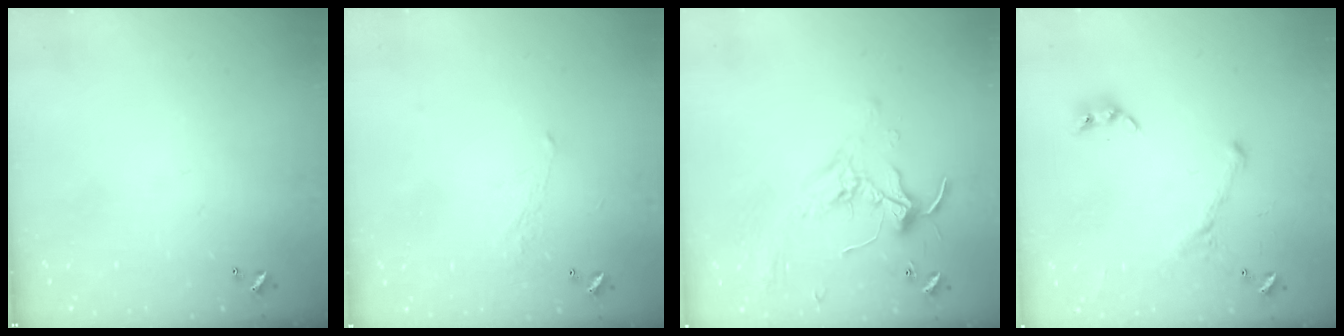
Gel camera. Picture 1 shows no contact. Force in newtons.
{"total": 1.7, "press": 1.6, "slide": 0.6}
{"total": 1.7, "press": 1.6, "slide": 0.2}
{"total": 2.0, "press": 2.0, "slide": 0.4}